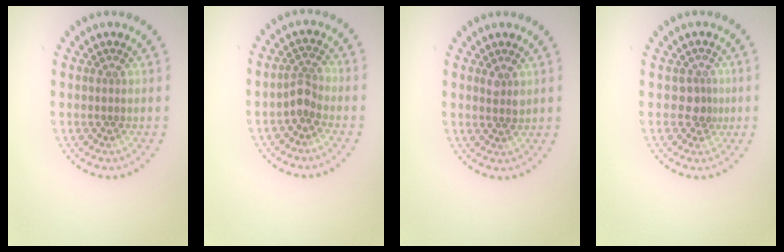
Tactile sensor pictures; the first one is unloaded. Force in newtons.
{"total": 1.9, "press": 1.4, "slide": 1.3}
{"total": 1.1, "press": 1.0, "slide": 0.4}
{"total": 1.6, "press": 1.2, "slide": 1.0}